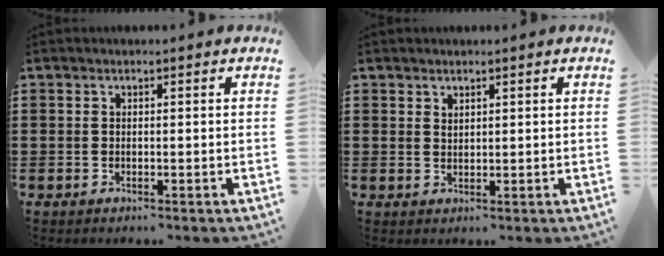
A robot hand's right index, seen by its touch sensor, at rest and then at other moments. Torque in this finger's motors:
{"motor_torque": [-0.18, 0.20, 0.00, -0.01]}